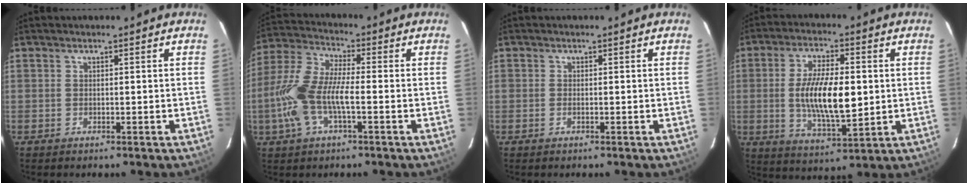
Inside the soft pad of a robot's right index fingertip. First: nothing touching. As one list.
[{"total": 12.3, "force": [-2.9, 4.2, 11.2], "torque": [-0.248, 0.005, -0.060]}, {"total": 0.6, "force": [-0.3, 0.3, 0.4], "torque": [-0.008, 0.000, -0.006]}, {"total": 13.2, "force": [0.0, 4.9, 12.3], "torque": [-0.231, -0.005, 0.004]}]